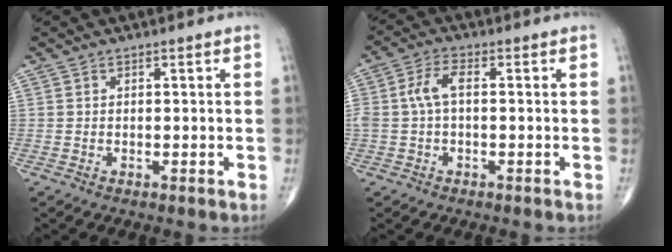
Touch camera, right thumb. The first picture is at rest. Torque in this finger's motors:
{"motor_torque": [0.15, 0.09, 0.62, 0.08, 0.12]}